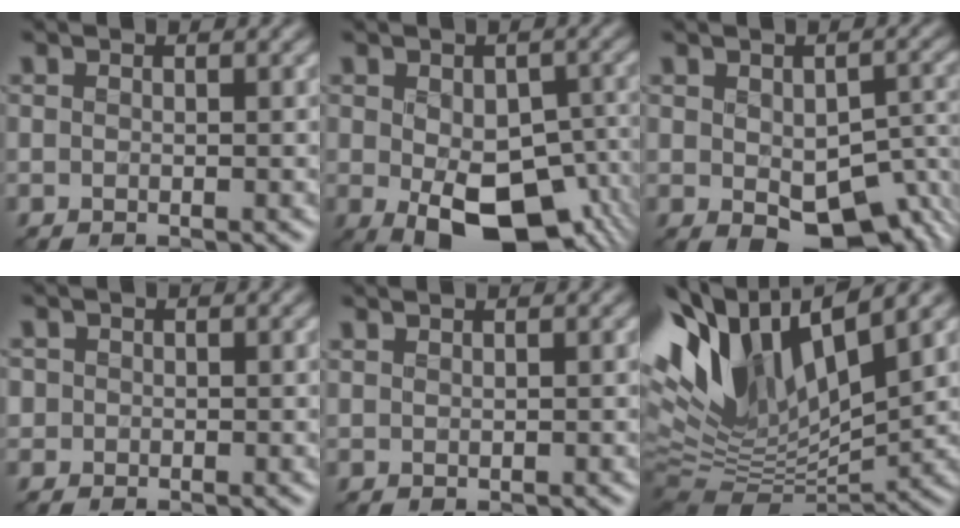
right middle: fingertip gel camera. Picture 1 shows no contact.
{"total": 11.3, "force": [-4.2, 6.2, 8.5], "torque": [-0.142, -0.036, -0.049]}
{"total": 7.7, "force": [-2.3, 4.1, 6.0], "torque": [-0.095, -0.024, -0.021]}
{"total": 1.1, "force": [0.2, 1.1, 0.1], "torque": [0.002, 0.003, -0.002]}
{"total": 0.9, "force": [0.9, -0.1, -0.1], "torque": [-0.004, 0.001, 0.023]}
{"total": 13.2, "force": [5.0, 5.8, 10.8], "torque": [-0.218, 0.015, 0.089]}